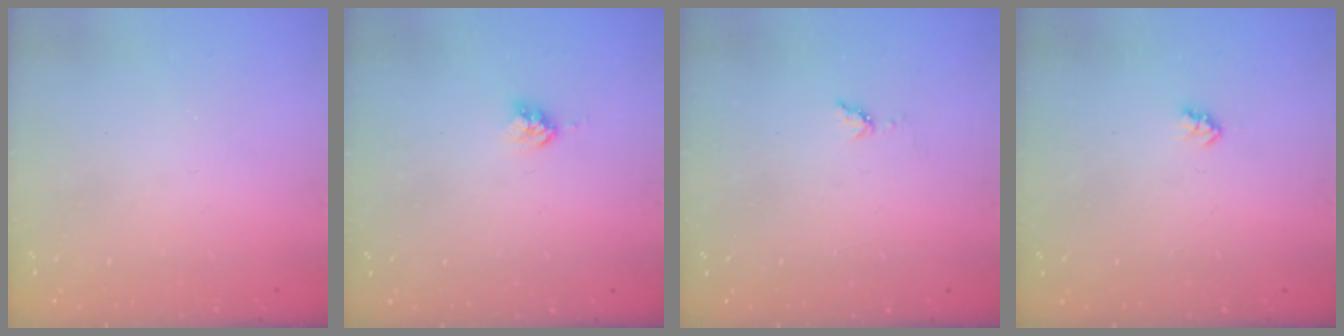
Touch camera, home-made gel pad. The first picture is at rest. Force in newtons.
{"total": 4.0, "press": 4.0, "slide": 0.1}
{"total": 4.4, "press": 4.3, "slide": 0.6}
{"total": 2.4, "press": 2.4, "slide": 0.4}